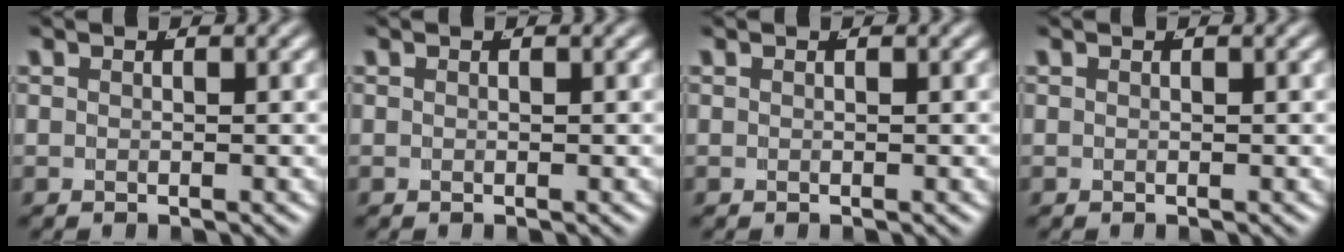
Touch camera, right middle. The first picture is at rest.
{"total": 0.0}
{"total": 0.0}
{"total": 0.0}